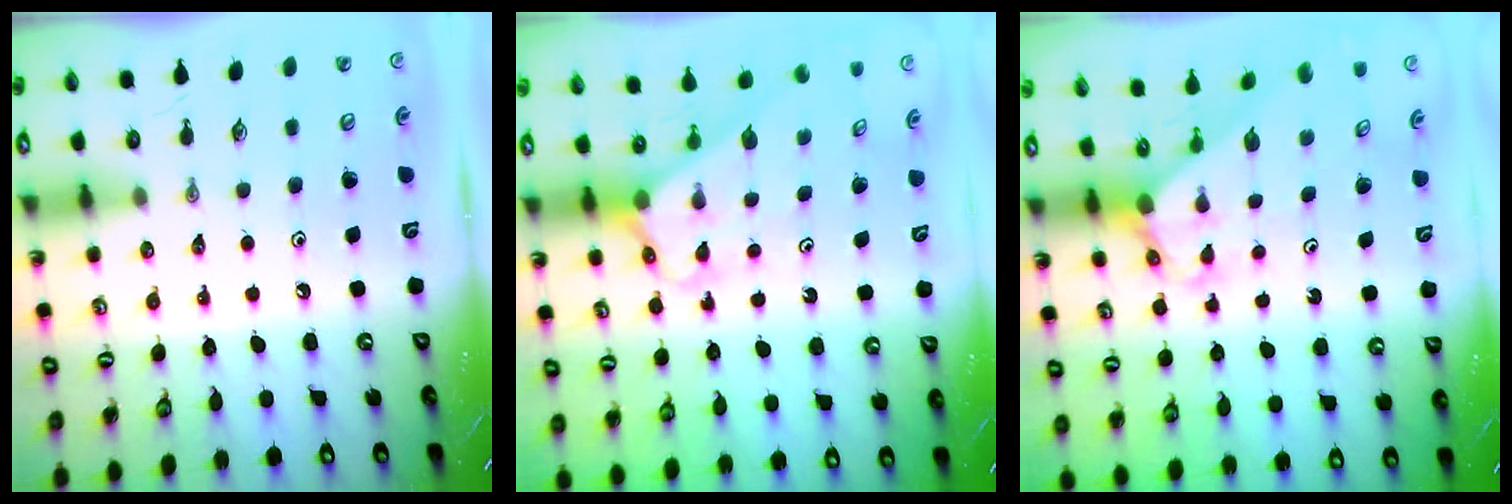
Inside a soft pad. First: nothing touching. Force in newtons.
{"total": 2.7, "press": 2.7, "slide": 0.1}
{"total": 3.1, "press": 3.1, "slide": 0.2}